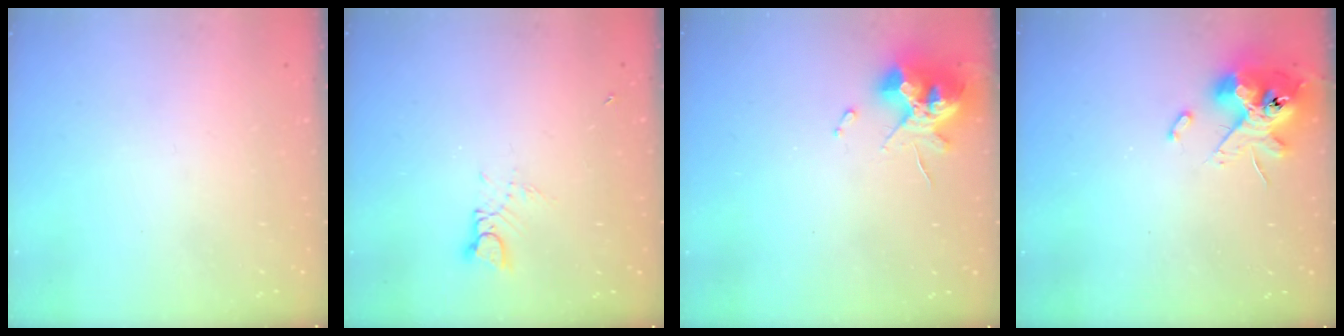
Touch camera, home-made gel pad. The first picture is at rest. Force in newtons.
{"total": 2.9, "press": 2.9, "slide": 0.3}
{"total": 12.5, "press": 12.4, "slide": 1.4}
{"total": 13.6, "press": 13.5, "slide": 2.0}